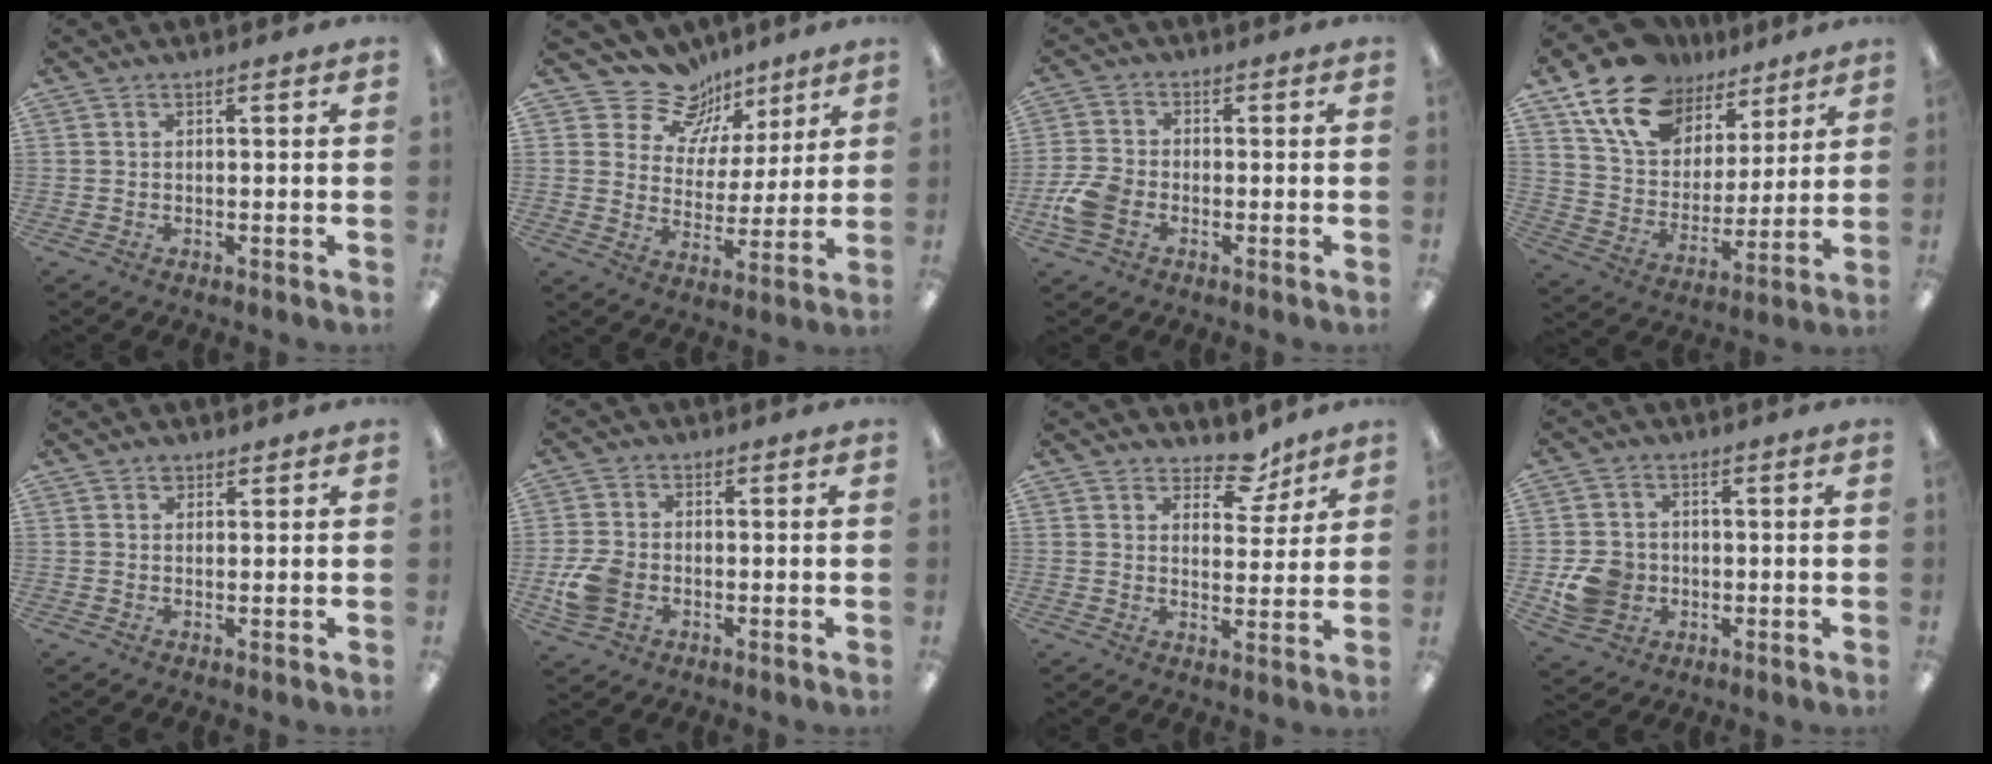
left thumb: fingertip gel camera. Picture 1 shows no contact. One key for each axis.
{"total": 12.8, "fx": 10.0, "fy": 7.8, "fz": 2.3, "tx": -0.053, "ty": -0.075, "tz": 0.189}
{"total": 7.7, "fx": -2.6, "fy": 5.5, "fz": 4.7, "tx": -0.098, "ty": 0.016, "tz": -0.046}
{"total": 17.2, "fx": 12.0, "fy": 10.5, "fz": 6.6, "tx": -0.134, "ty": -0.062, "tz": 0.225}
{"total": 1.4, "fx": 1.1, "fy": 0.8, "fz": 0.3, "tx": 0.001, "ty": -0.002, "tz": 0.018}
{"total": 7.7, "fx": -2.0, "fy": 6.0, "fz": 4.5, "tx": -0.089, "ty": 0.011, "tz": -0.035}
{"total": 7.8, "fx": 6.0, "fy": 4.1, "fz": 2.9, "tx": -0.030, "ty": -0.038, "tz": 0.103}
{"total": 8.5, "fx": -1.6, "fy": 7.6, "fz": 3.3, "tx": -0.065, "ty": 0.018, "tz": -0.024}